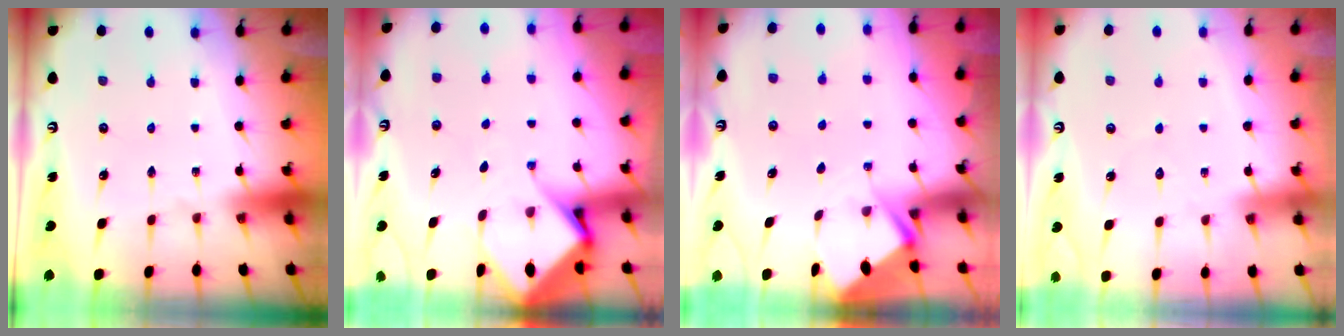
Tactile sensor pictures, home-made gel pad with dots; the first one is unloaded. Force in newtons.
{"total": 7.4, "press": 7.3, "slide": 0.8}
{"total": 2.9, "press": 2.9, "slide": 0.4}
{"total": 4.2, "press": 4.2, "slide": 0.5}